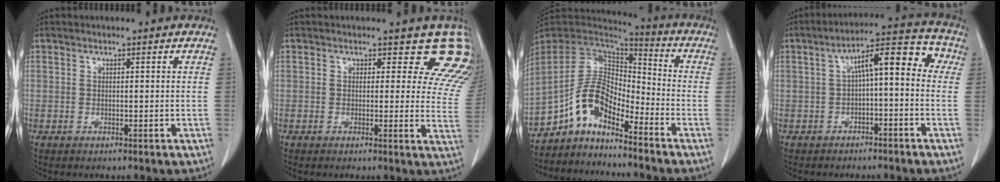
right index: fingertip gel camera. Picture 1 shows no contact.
{"total": 9.4, "force": [7.6, 4.7, 3.0], "torque": [0.008, -0.017, 0.042]}
{"total": 10.4, "force": [-7.3, 3.9, 6.2], "torque": [-0.120, 0.034, -0.137]}
{"total": 9.7, "force": [0.6, 3.0, 9.2], "torque": [-0.134, 0.051, 0.006]}